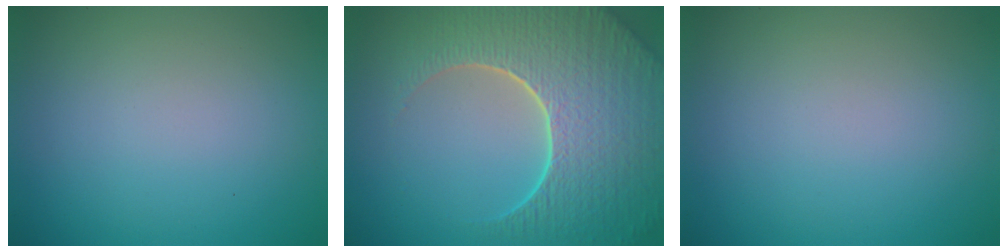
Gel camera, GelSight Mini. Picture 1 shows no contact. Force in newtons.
{"total": 9.1, "press": 6.5, "slide": 6.3}
{"total": 0.0}